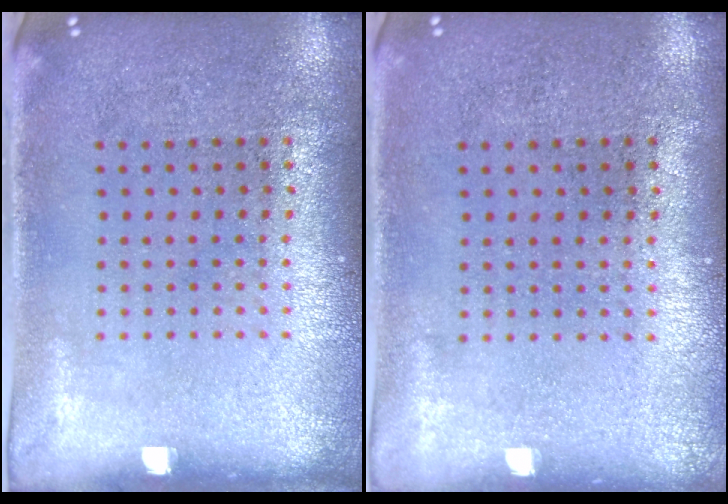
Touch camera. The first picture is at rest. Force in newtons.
{"total": 0.0}